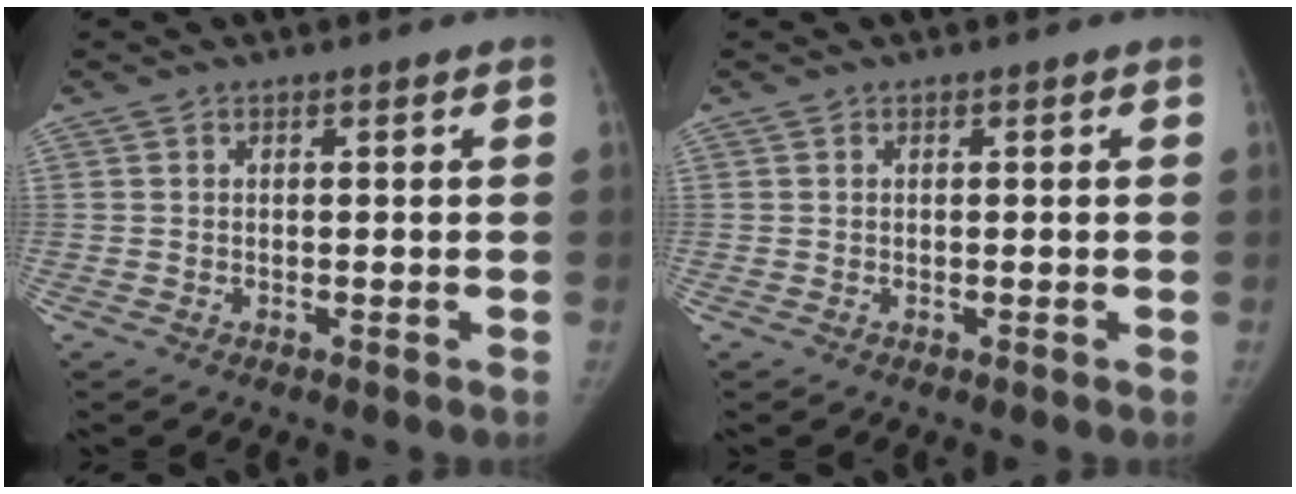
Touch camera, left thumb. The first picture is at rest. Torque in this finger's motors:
{"motor_torque": [-0.08, -0.06, 0.08, -0.29, 0.00]}